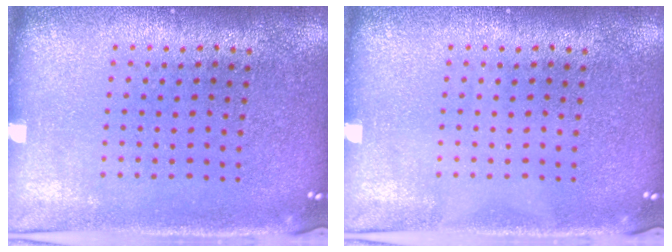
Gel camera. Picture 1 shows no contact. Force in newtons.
{"total": 0.0}